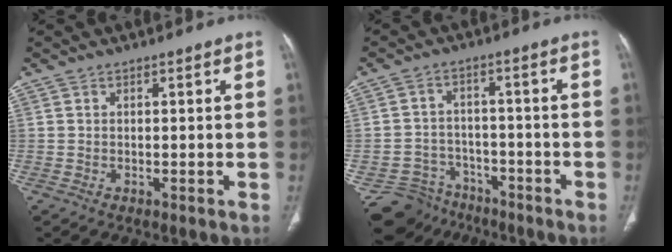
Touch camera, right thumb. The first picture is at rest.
{"total": 10.5, "force": [-7.8, 7.1, 0.1], "torque": [-0.003, 0.072, -0.115]}